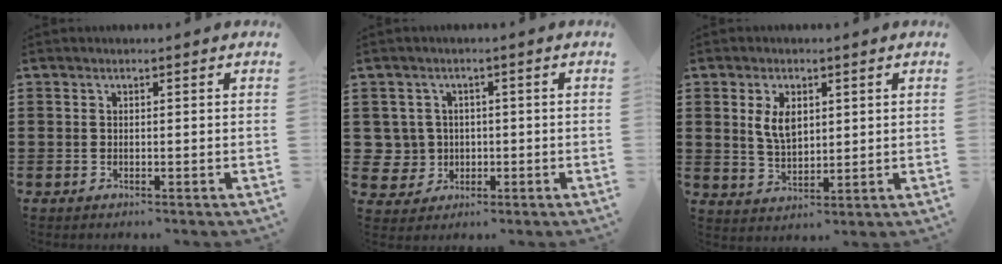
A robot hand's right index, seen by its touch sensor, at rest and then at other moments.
{"total": 4.0, "force": [-0.2, 4.0, 0.6], "torque": [-0.039, 0.009, -0.006]}
{"total": 5.0, "force": [1.4, 2.7, 3.9], "torque": [-0.076, 0.005, 0.023]}